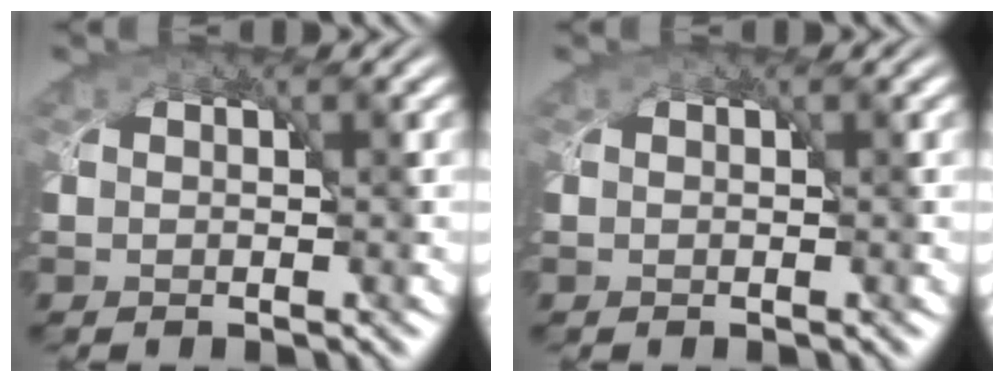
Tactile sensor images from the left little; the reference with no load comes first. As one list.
[{"total": 0.0}]